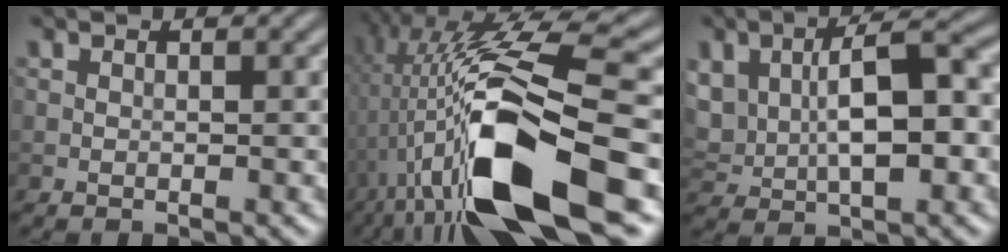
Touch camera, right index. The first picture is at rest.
{"total": 15.6, "force": [-3.6, 4.4, 14.6], "torque": [-0.268, 0.010, -0.060]}
{"total": 8.8, "force": [0.7, 4.6, 7.4], "torque": [-0.138, 0.009, 0.011]}